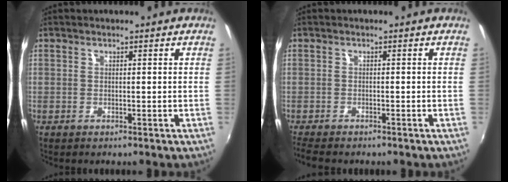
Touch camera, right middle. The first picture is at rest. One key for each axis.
{"total": 4.2, "fx": -3.7, "fy": 0.9, "fz": 1.8, "tx": -0.047, "ty": -0.022, "tz": -0.066}